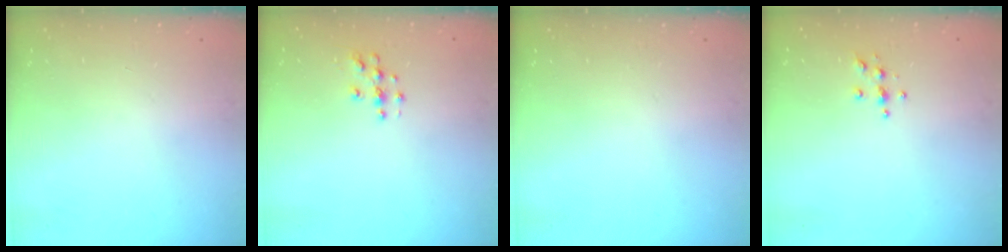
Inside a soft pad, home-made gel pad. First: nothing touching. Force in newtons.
{"total": 3.8, "press": 3.8, "slide": 0.2}
{"total": 0.0}
{"total": 3.9, "press": 3.8, "slide": 0.4}